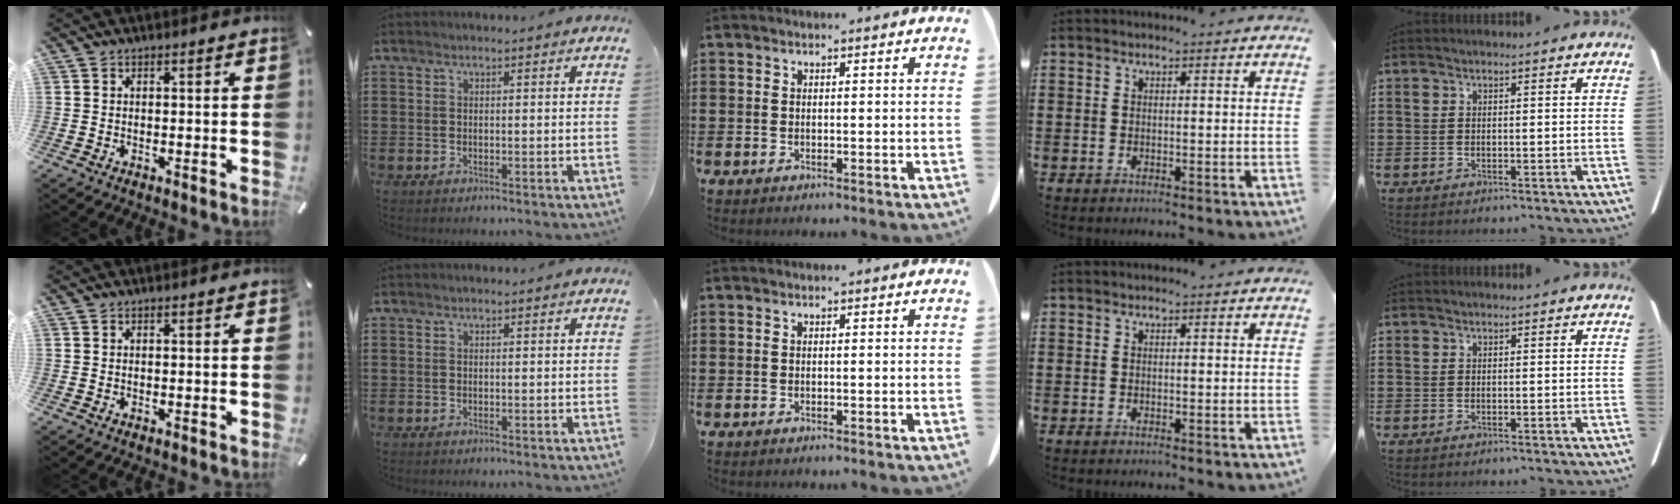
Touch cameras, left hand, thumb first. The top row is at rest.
{}